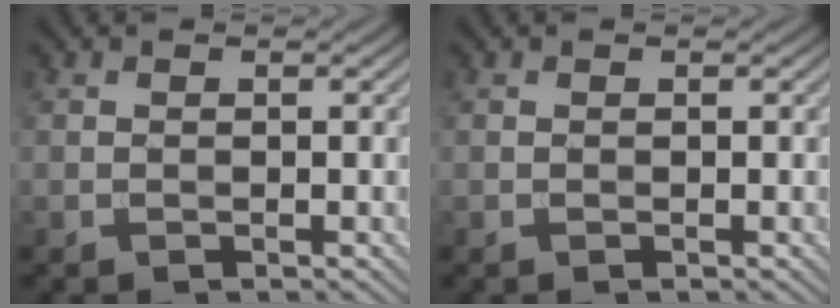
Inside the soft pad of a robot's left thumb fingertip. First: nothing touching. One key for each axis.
{"total": 0.0}